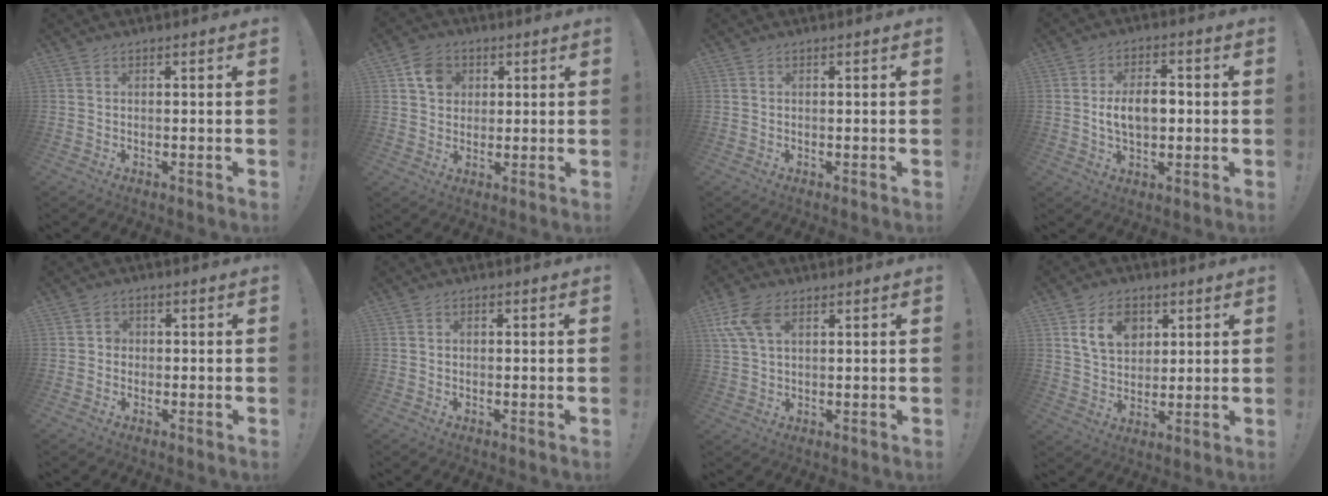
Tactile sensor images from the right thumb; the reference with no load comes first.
{"total": 7.6, "force": [2.9, 6.5, 2.6], "torque": [-0.029, -0.008, 0.054]}
{"total": 0.0}
{"total": 8.3, "force": [-0.5, 5.0, 6.6], "torque": [-0.109, 0.004, -0.011]}
{"total": 2.6, "force": [-0.8, 2.3, 1.0], "torque": [-0.024, 0.013, -0.014]}
{"total": 0.7, "force": [-0.3, 0.5, 0.4], "torque": [-0.008, 0.003, -0.006]}
{"total": 9.3, "force": [3.9, 5.5, 6.5], "torque": [-0.143, -0.001, 0.075]}
{"total": 11.0, "force": [4.9, 8.1, 5.6], "torque": [-0.090, -0.010, 0.093]}